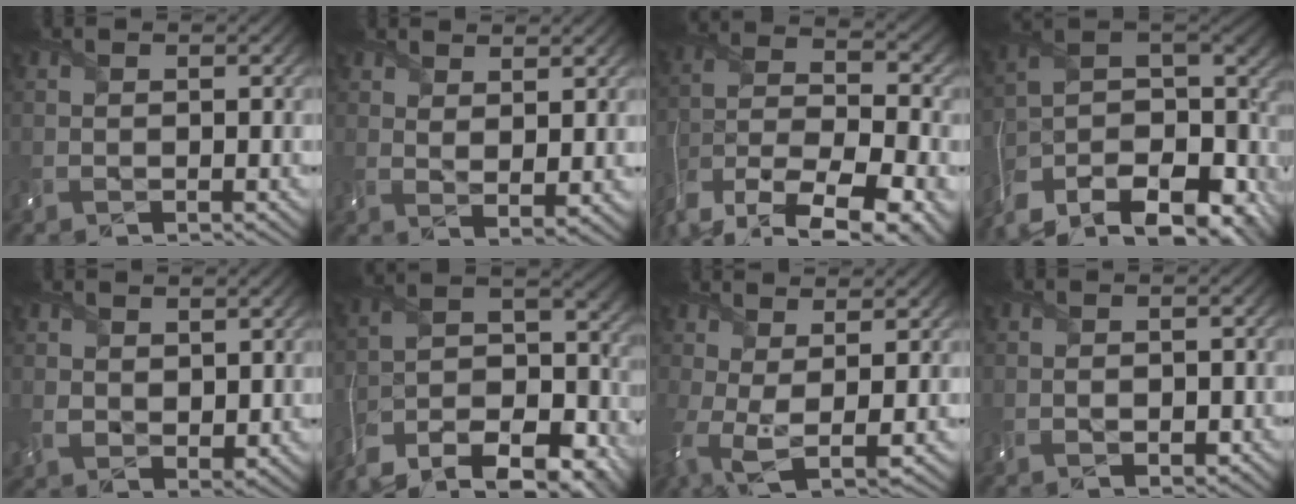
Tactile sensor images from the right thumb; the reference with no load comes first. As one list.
[{"total": 2.8, "force": [1.9, 0.7, 2.0], "torque": [-0.046, -0.008, 0.040]}, {"total": 14.6, "force": [-9.5, 6.9, 8.6], "torque": [-0.194, -0.035, -0.140]}, {"total": 13.2, "force": [-8.3, 5.2, 9.0], "torque": [-0.204, -0.026, -0.115]}, {"total": 3.4, "force": [1.6, 2.5, 1.6], "torque": [-0.043, -0.012, 0.034]}, {"total": 15.4, "force": [-12.2, 5.4, 7.7], "torque": [-0.192, -0.038, -0.179]}, {"total": 4.5, "force": [0.8, 1.2, 4.2], "torque": [-0.102, -0.009, 0.018]}, {"total": 2.6, "force": [-0.6, 1.6, 1.9], "torque": [-0.012, -0.001, -0.002]}]